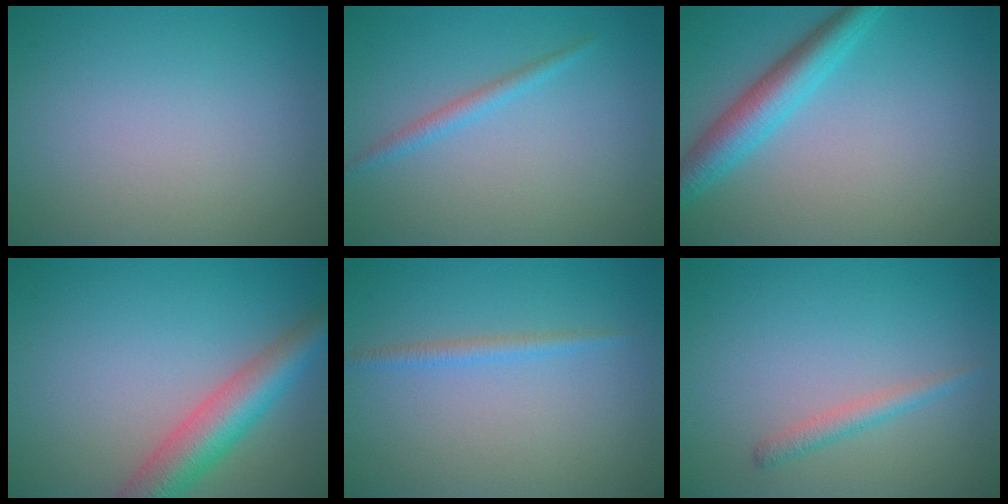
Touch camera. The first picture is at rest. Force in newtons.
{"total": 1.4, "press": 1.4, "slide": 0.1}
{"total": 4.5, "press": 4.5, "slide": 0.1}
{"total": 5.8, "press": 5.8, "slide": 0.2}
{"total": 1.3, "press": 1.3, "slide": 0.1}
{"total": 1.5, "press": 1.5, "slide": 0.1}